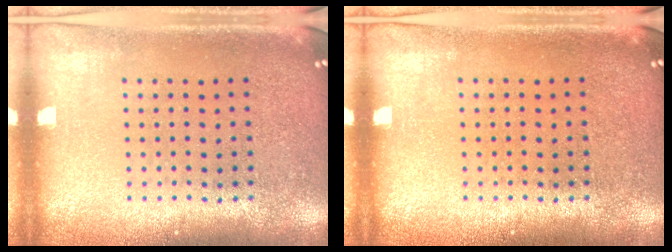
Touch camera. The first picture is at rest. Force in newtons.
{"total": 0.0}